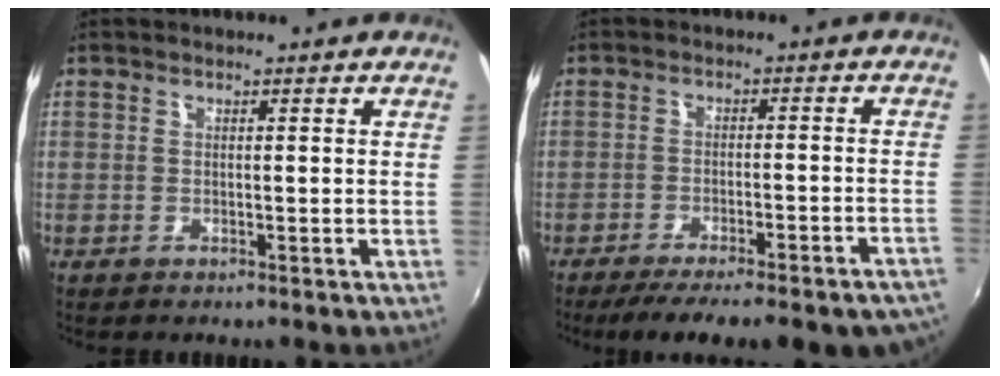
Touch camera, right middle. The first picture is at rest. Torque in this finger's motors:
{"motor_torque": [1.06, -1.08, 0.33, 0.07]}